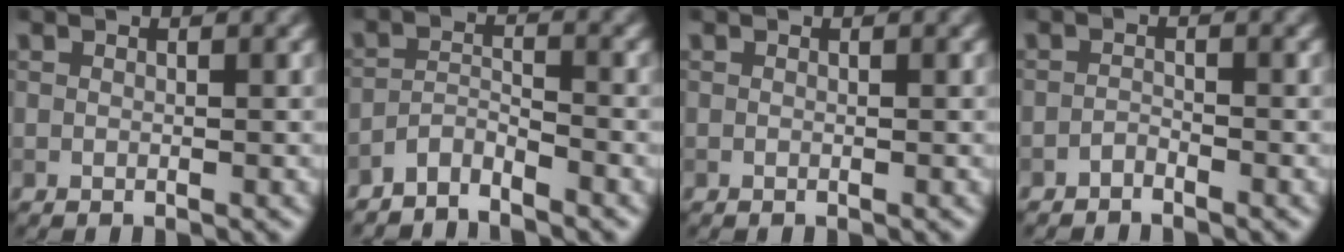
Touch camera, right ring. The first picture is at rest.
{"total": 2.4, "force": [-2.3, 0.3, 0.7], "torque": [-0.011, 0.006, -0.049]}
{"total": 0.0}
{"total": 0.9, "force": [-0.9, 0.2, 0.2], "torque": [-0.003, 0.002, -0.019]}